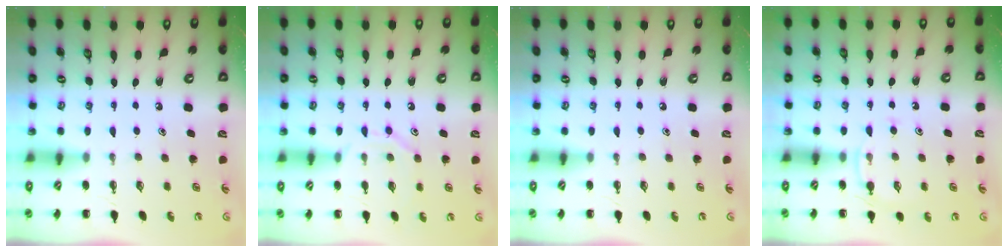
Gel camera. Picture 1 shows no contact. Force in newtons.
{"total": 8.8, "press": 8.8, "slide": 0.7}
{"total": 0.0}
{"total": 5.9, "press": 5.7, "slide": 1.8}